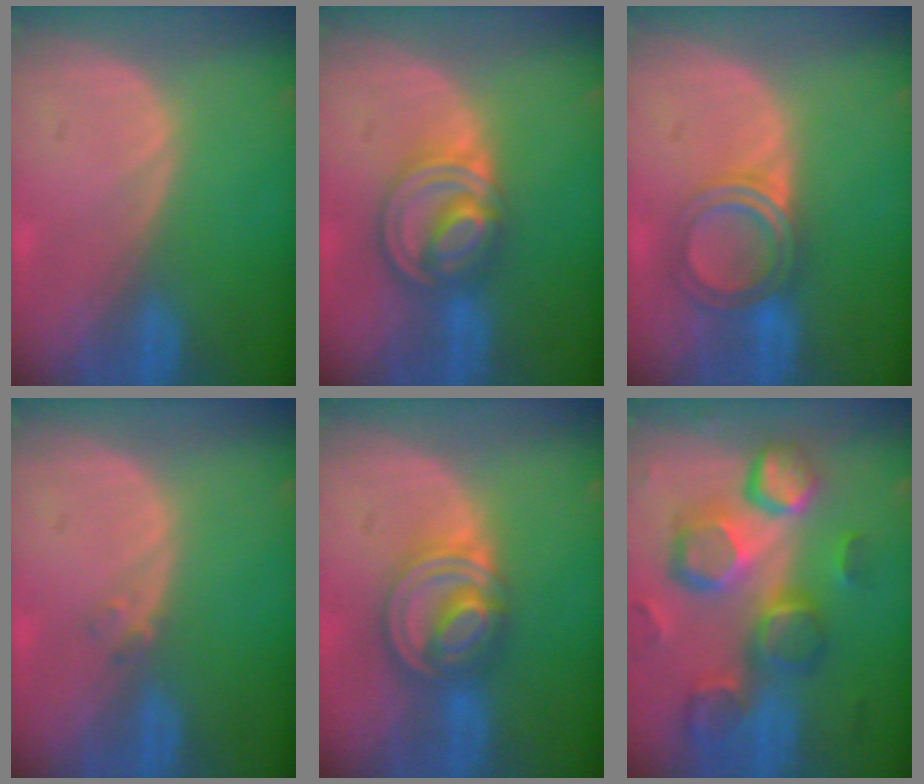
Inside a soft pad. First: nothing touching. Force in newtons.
{"total": 8.0, "press": 6.8, "slide": 4.1}
{"total": 5.3, "press": 5.2, "slide": 0.4}
{"total": 1.0, "press": 1.0, "slide": 0.2}
{"total": 8.2, "press": 7.0, "slide": 4.4}
{"total": 13.0, "press": 11.4, "slide": 6.3}